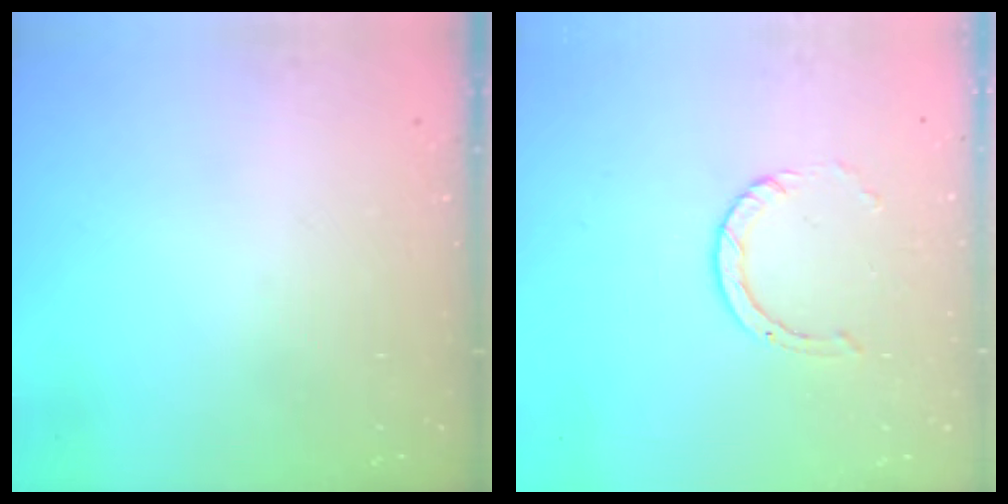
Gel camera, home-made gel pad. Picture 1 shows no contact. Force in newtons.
{"total": 4.1, "press": 4.1, "slide": 0.4}